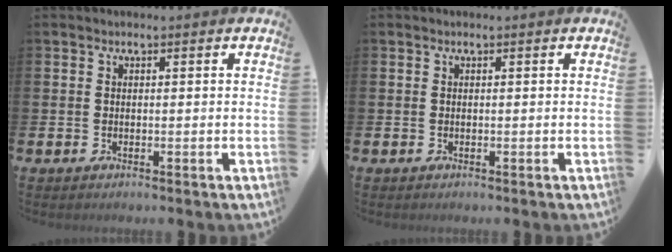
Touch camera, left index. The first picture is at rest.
{"total": 0.0}